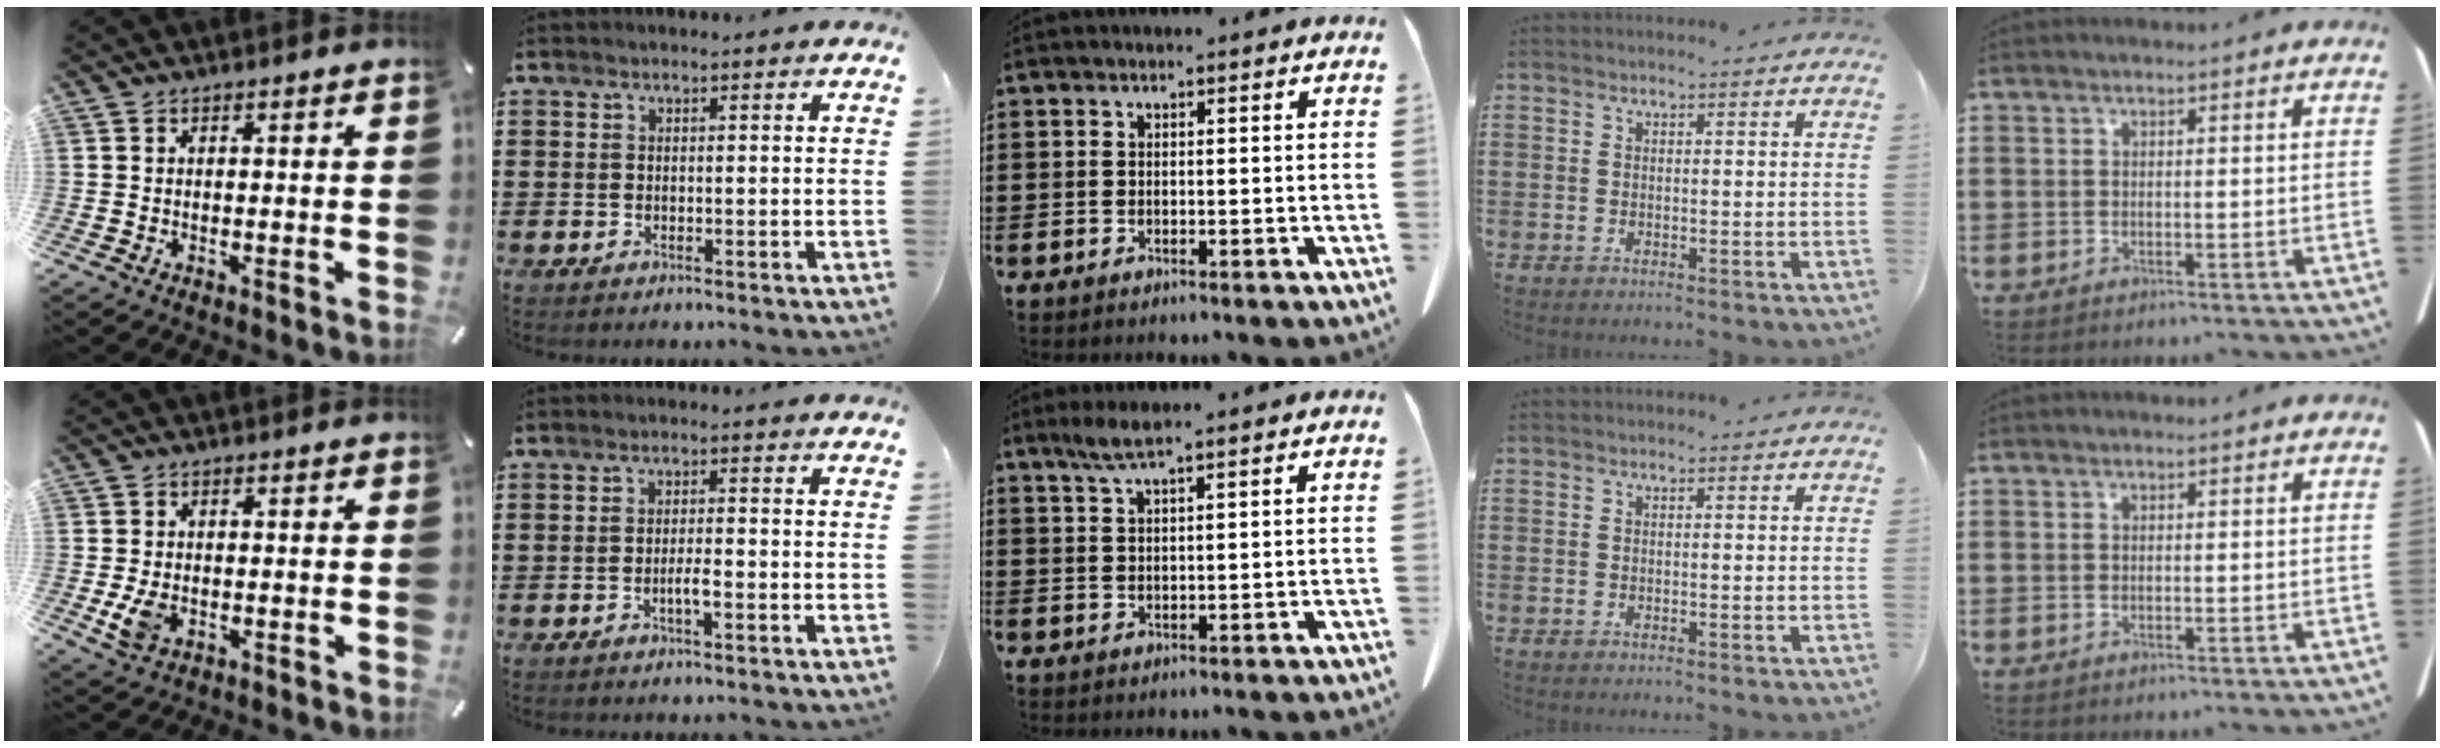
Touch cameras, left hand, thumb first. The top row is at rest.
{"thumb": {"total": 4.5, "force": [-1.1, 3.2, 3.0], "torque": [-0.076, -0.004, -0.021]}, "index": {"total": 2.4, "force": [-0.9, 0.4, 2.1], "torque": [-0.039, 0.003, -0.017]}, "middle": {"total": 3.0, "force": [2.1, 0.2, 2.1], "torque": [-0.046, -0.001, 0.038]}}